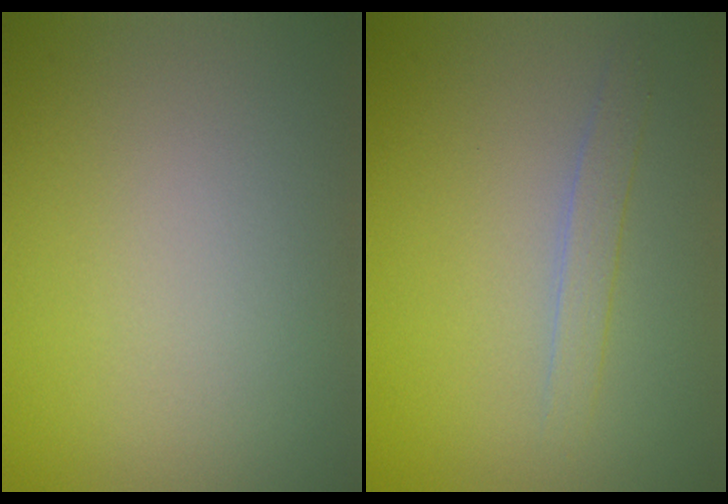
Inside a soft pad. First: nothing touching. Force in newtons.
{"total": 1.5, "press": 1.5, "slide": 0.0}